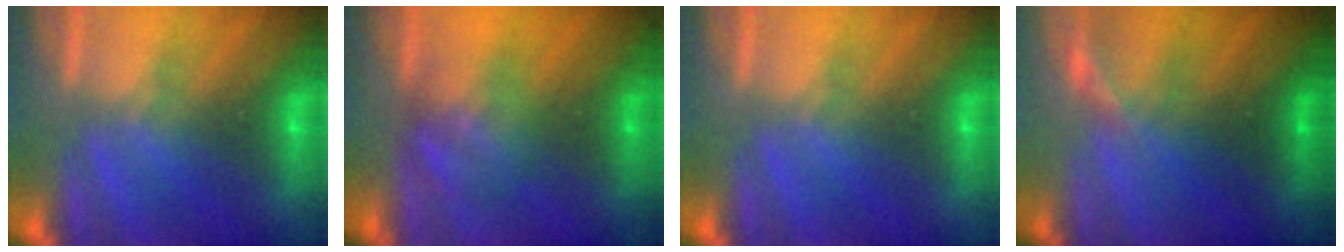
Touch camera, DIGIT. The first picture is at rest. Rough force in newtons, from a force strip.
{"total": 2.5}
{"total": 0.0}
{"total": 1.3}